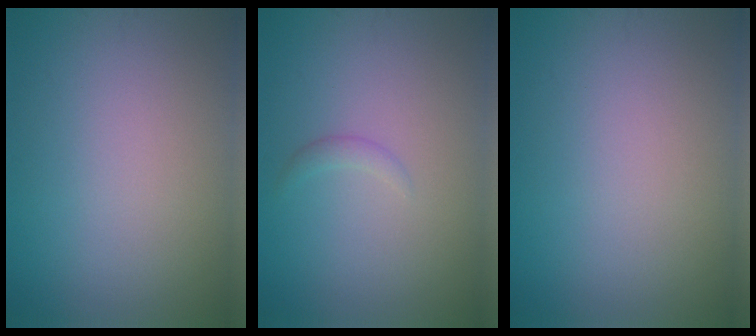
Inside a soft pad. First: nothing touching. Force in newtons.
{"total": 0.8, "press": 0.8, "slide": 0.1}
{"total": 0.0}